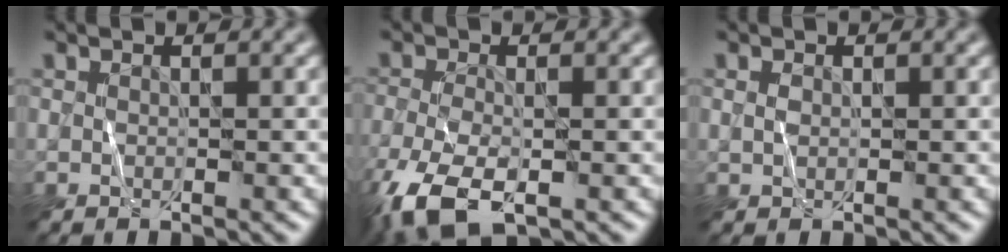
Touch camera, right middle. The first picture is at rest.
{"total": 6.5, "force": [-3.6, 2.8, 4.6], "torque": [-0.109, -0.016, -0.075]}
{"total": 0.6, "force": [0.3, 0.4, 0.3], "torque": [-0.008, 0.001, 0.005]}